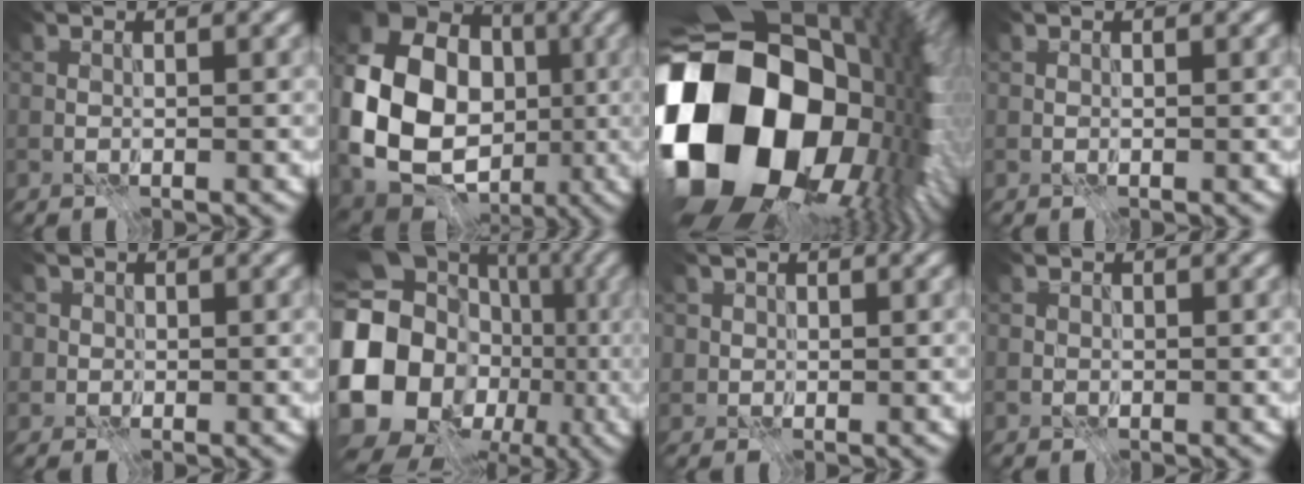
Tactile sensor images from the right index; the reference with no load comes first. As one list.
[{"total": 17.0, "force": [-1.6, 14.0, 9.4], "torque": [-0.193, 0.002, -0.033]}, {"total": 23.0, "force": [-2.0, 16.8, 15.5], "torque": [-0.336, -0.043, -0.005]}, {"total": 0.0}, {"total": 2.6, "force": [0.9, 2.4, 0.6], "torque": [0.000, 0.008, 0.007]}, {"total": 20.6, "force": [-3.7, 17.8, 9.7], "torque": [-0.191, -0.001, -0.080]}, {"total": 1.3, "force": [0.5, 1.2, 0.0], "torque": [0.006, -0.005, 0.007]}, {"total": 0.8, "force": [0.1, 0.8, 0.2], "torque": [0.001, -0.002, -0.004]}]